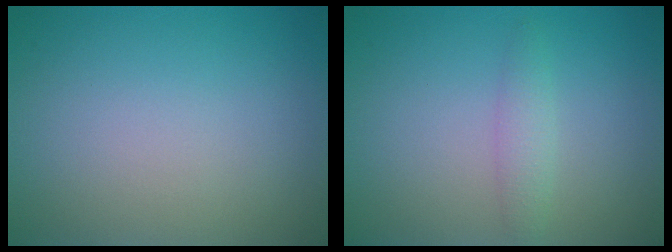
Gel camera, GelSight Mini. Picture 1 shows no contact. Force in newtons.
{"total": 1.5, "press": 1.5, "slide": 0.0}